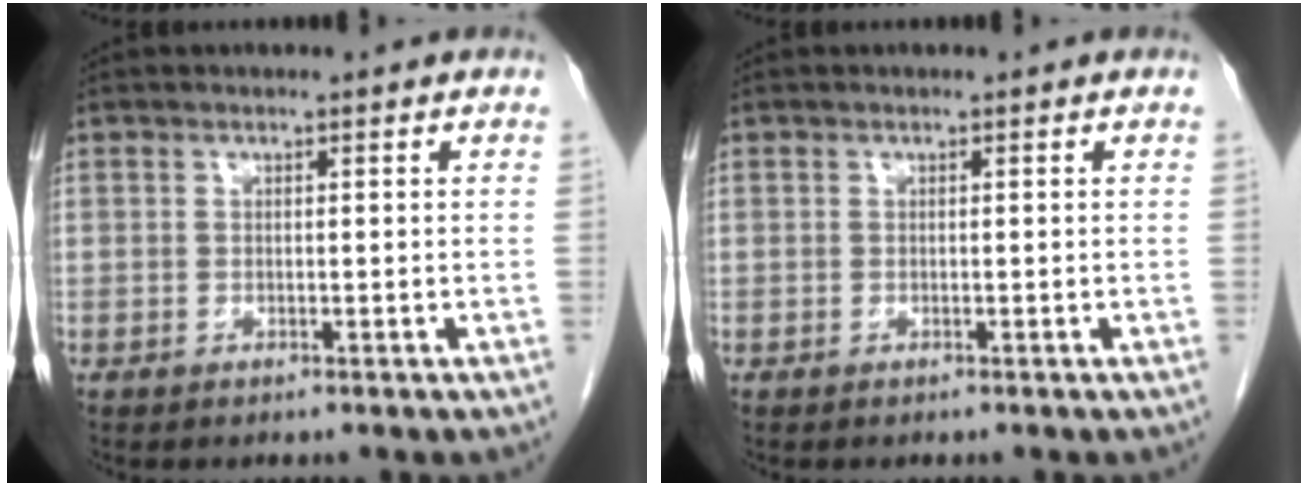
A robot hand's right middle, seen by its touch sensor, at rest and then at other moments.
{"total": 0.0}